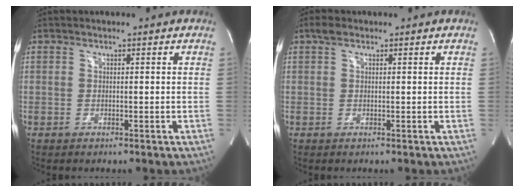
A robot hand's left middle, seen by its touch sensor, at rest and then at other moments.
{"total": 1.4, "force": [0.9, 0.7, 0.8], "torque": [-0.018, 0.017, 0.017]}